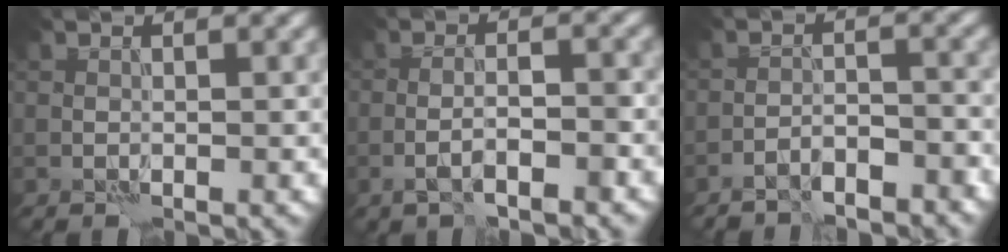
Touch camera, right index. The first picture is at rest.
{"total": 3.1, "force": [-1.7, 0.6, 2.5], "torque": [-0.047, 0.003, -0.033]}
{"total": 3.8, "force": [-3.3, 1.0, 1.6], "torque": [-0.021, 0.003, -0.055]}